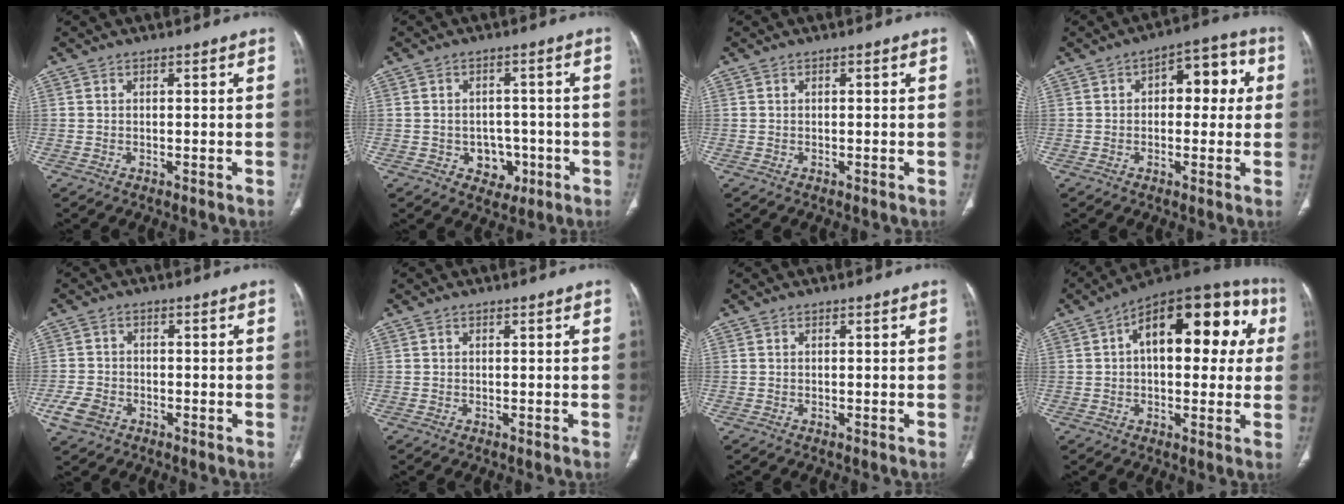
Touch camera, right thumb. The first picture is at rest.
{"total": 5.7, "force": [-1.8, 4.7, 2.5], "torque": [-0.004, 0.017, -0.016]}
{"total": 0.0}
{"total": 9.6, "force": [1.8, 5.4, 7.7], "torque": [-0.055, 0.024, 0.015]}
{"total": 5.0, "force": [-2.4, 3.6, 2.5], "torque": [-0.051, 0.010, -0.040]}
{"total": 0.0}
{"total": 0.0}
{"total": 22.1, "force": [5.1, 11.1, 18.4], "torque": [-0.215, 0.038, 0.063]}